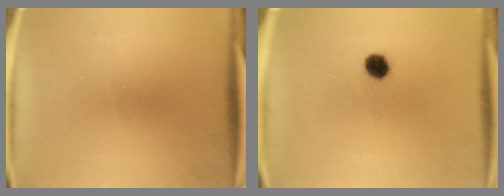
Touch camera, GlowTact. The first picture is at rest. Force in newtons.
{"total": 3.9}